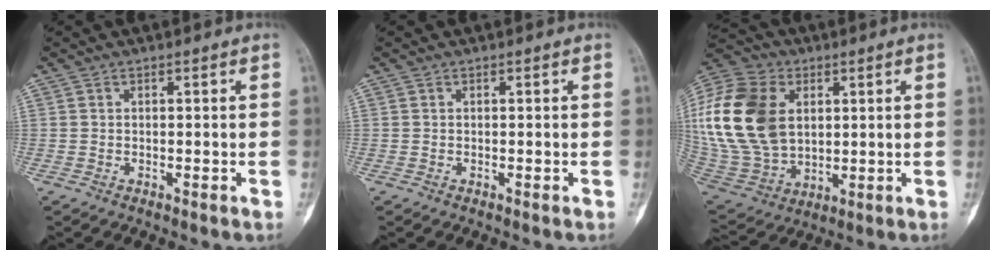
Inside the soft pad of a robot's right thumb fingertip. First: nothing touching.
{"total": 0.0}
{"total": 25.3, "force": [4.9, 17.5, 17.6], "torque": [-0.380, -0.004, 0.103]}